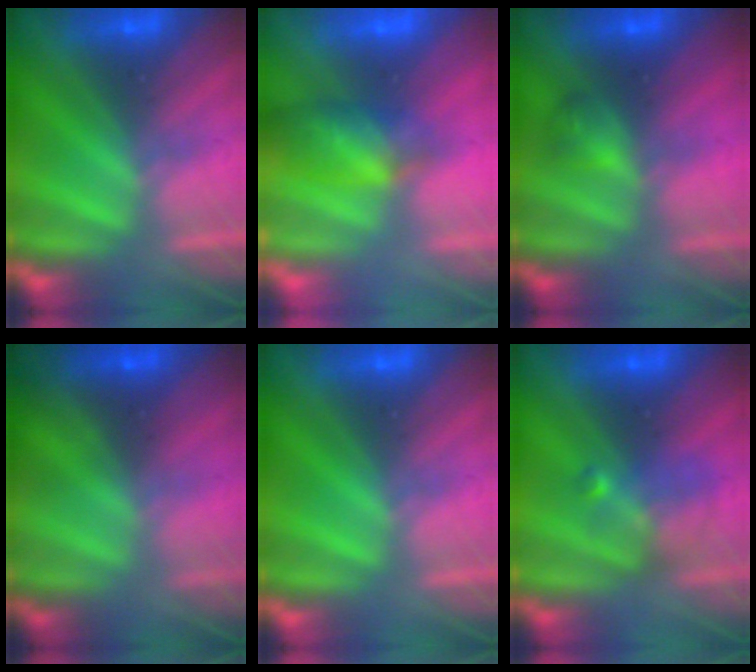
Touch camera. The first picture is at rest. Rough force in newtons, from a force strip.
{"total": 9.1}
{"total": 2.0}
{"total": 1.2}
{"total": 0.0}
{"total": 2.4}